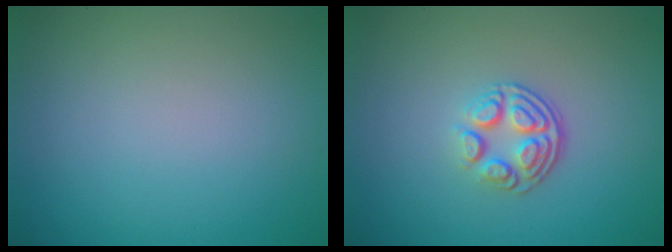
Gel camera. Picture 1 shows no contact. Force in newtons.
{"total": 3.7, "press": 2.6, "slide": 2.6}